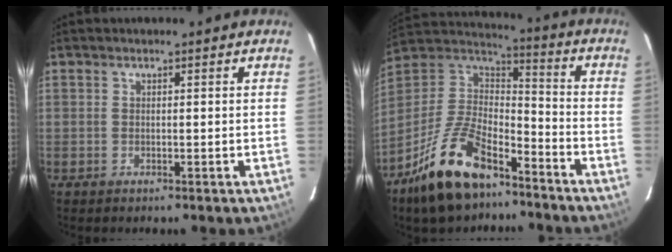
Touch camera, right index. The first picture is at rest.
{"total": 20.3, "force": [-13.4, 9.1, 12.2], "torque": [-0.263, -0.003, -0.238]}